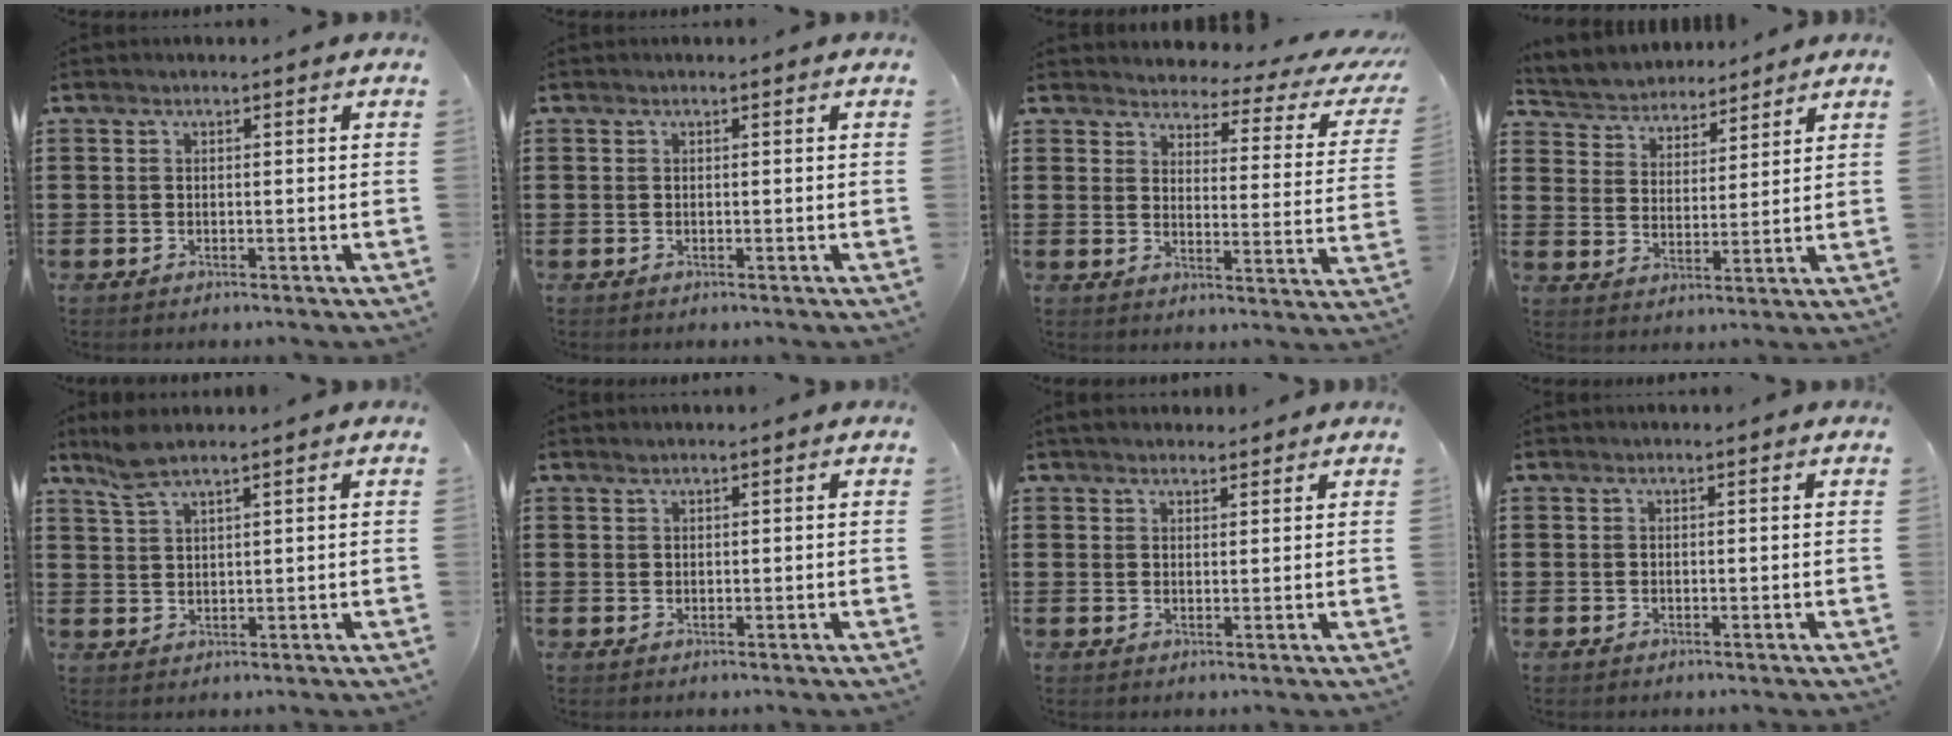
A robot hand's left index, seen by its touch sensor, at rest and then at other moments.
{"total": 0.0}
{"total": 3.1, "force": [2.8, 0.9, 1.1], "torque": [-0.034, -0.023, 0.040]}
{"total": 4.0, "force": [3.8, 1.1, -0.7], "torque": [-0.011, -0.022, 0.064]}
{"total": 4.0, "force": [3.1, 0.7, 2.5], "torque": [-0.056, 0.003, 0.056]}
{"total": 0.6, "force": [0.5, 0.2, 0.2], "torque": [-0.005, 0.000, 0.011]}
{"total": 2.0, "force": [1.8, 0.8, 0.2], "torque": [-0.008, 0.005, 0.035]}
{"total": 0.0}